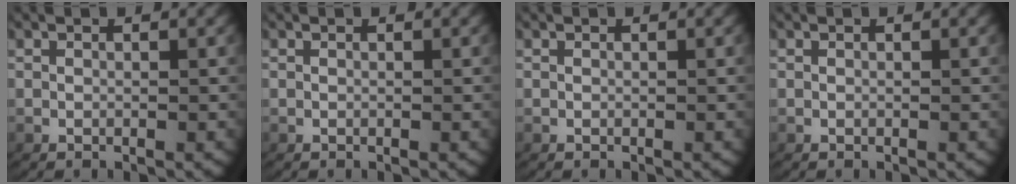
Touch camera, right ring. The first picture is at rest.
{"total": 0.0}
{"total": 0.0}
{"total": 0.0}